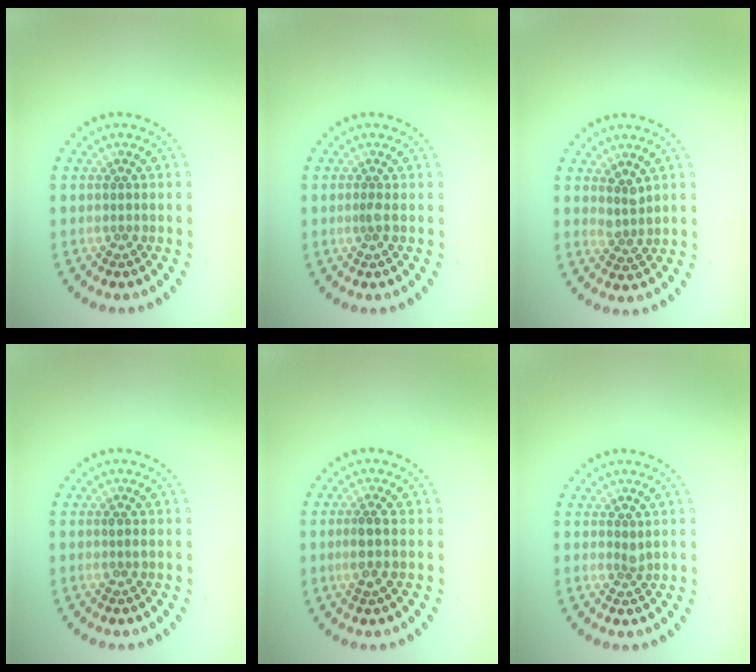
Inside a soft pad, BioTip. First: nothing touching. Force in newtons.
{"total": 0.8, "press": 0.5, "slide": 0.6}
{"total": 1.8, "press": 1.3, "slide": 1.2}
{"total": 0.8, "press": 0.7, "slide": 0.3}
{"total": 2.1, "press": 1.8, "slide": 1.1}
{"total": 0.7, "press": 0.6, "slide": 0.4}